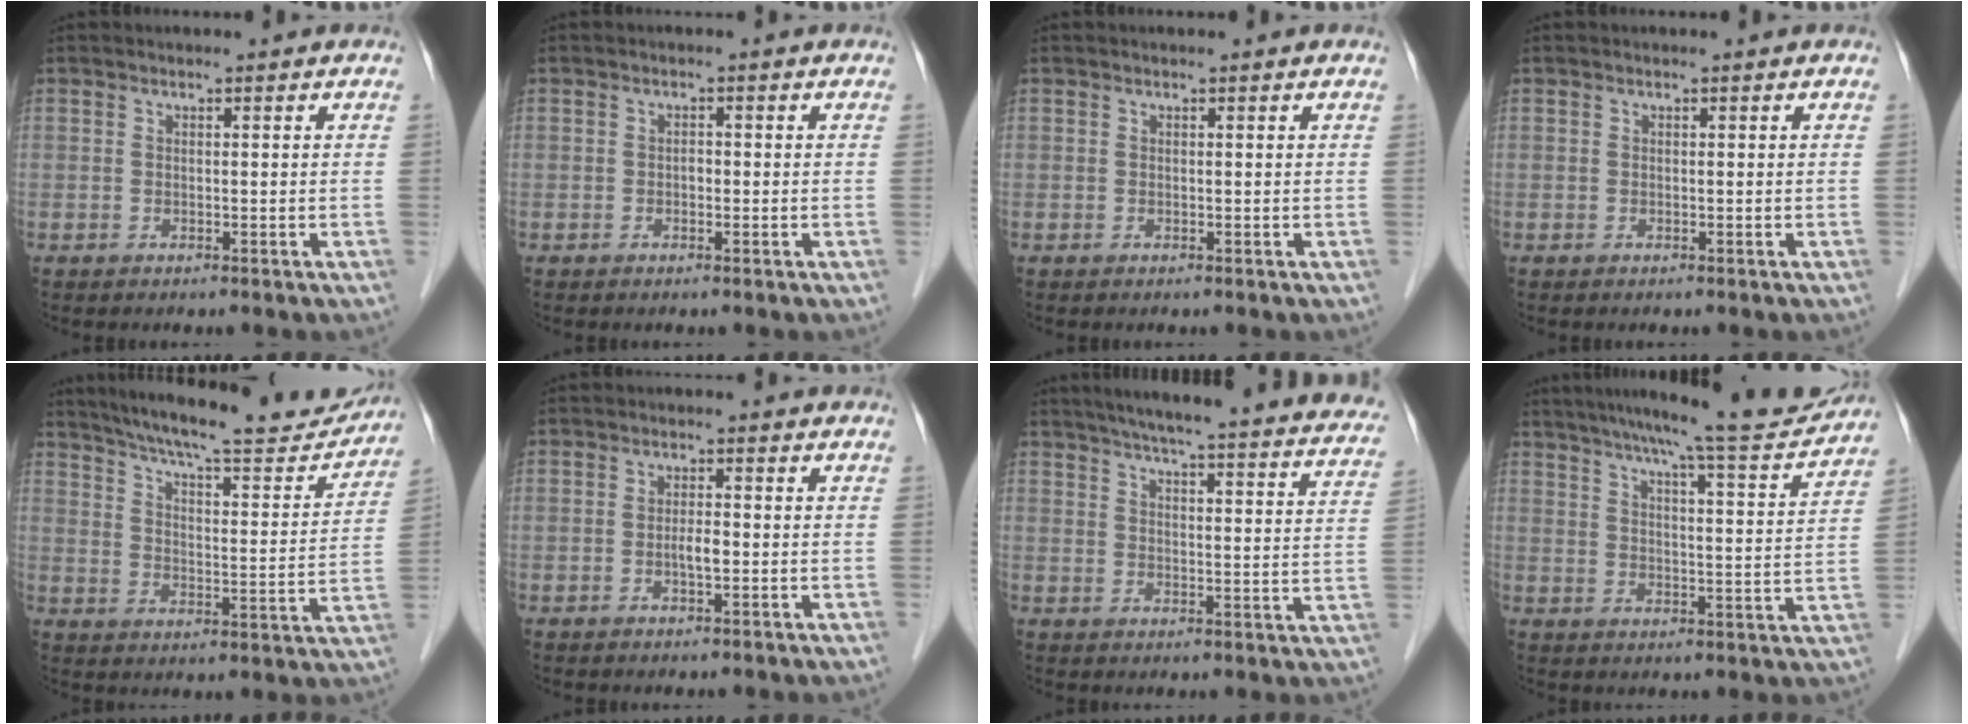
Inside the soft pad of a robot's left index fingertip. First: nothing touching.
{"total": 0.8, "force": [-0.3, 0.5, 0.6], "torque": [-0.007, 0.004, -0.007]}
{"total": 0.0}
{"total": 0.0}
{"total": 19.7, "force": [18.0, 2.3, 7.5], "torque": [-0.118, -0.023, 0.245]}
{"total": 2.0, "force": [-0.5, 0.5, 1.9], "torque": [-0.035, 0.003, -0.010]}
{"total": 30.0, "force": [26.8, 2.7, 13.1], "torque": [-0.190, -0.046, 0.315]}
{"total": 15.8, "force": [14.4, 0.1, 6.5], "torque": [-0.096, -0.018, 0.190]}